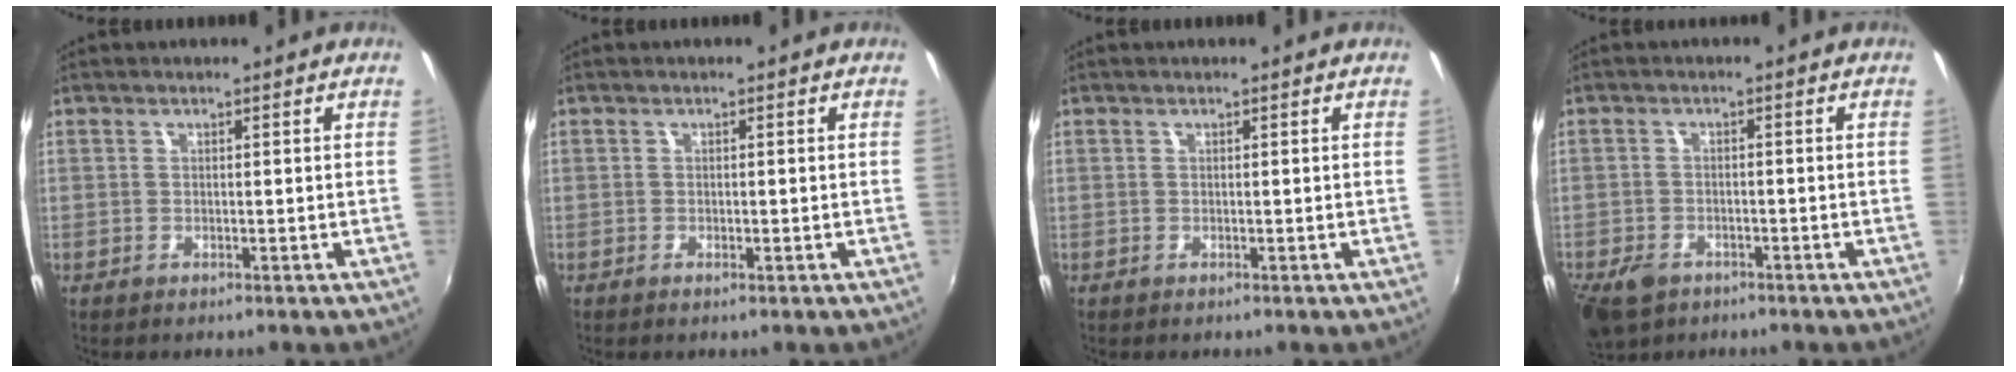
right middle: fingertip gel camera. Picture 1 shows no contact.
{"total": 0.5, "force": [-0.3, 0.3, 0.3], "torque": [-0.005, -0.002, -0.006]}
{"total": 0.0}
{"total": 6.4, "force": [-4.2, 3.9, 2.9], "torque": [-0.083, -0.014, -0.074]}